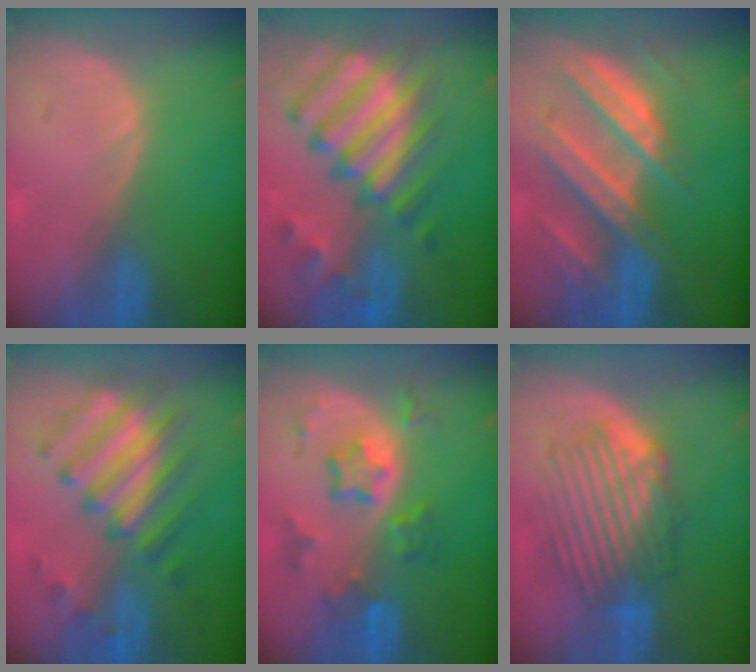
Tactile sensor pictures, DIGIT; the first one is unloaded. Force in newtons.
{"total": 12.5, "press": 10.8, "slide": 6.3}
{"total": 10.3, "press": 9.2, "slide": 4.8}
{"total": 8.6, "press": 8.6, "slide": 0.3}
{"total": 7.3, "press": 6.5, "slide": 3.2}
{"total": 8.3, "press": 8.0, "slide": 2.4}